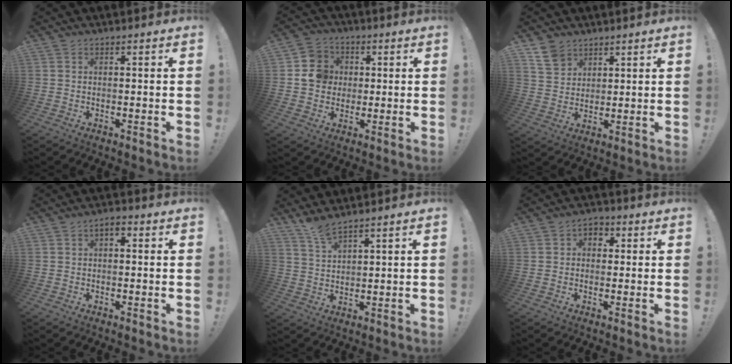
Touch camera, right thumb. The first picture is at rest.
{"total": 9.5, "force": [0.9, 9.0, 2.9], "torque": [-0.039, 0.005, 0.021]}
{"total": 7.4, "force": [5.2, 4.9, 1.6], "torque": [-0.024, -0.032, 0.104]}
{"total": 2.2, "force": [-0.4, 1.3, 1.7], "torque": [-0.024, 0.004, -0.011]}
{"total": 5.0, "force": [4.3, 0.3, 2.5], "torque": [-0.045, -0.031, 0.075]}
{"total": 3.5, "force": [0.0, 3.1, 1.7], "torque": [-0.019, 0.003, -0.003]}